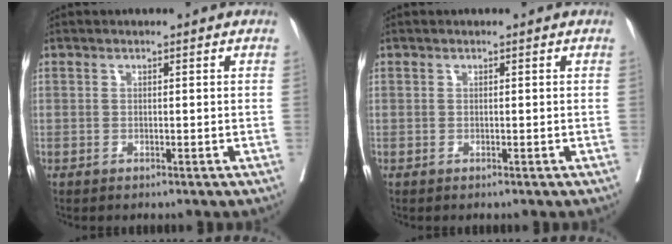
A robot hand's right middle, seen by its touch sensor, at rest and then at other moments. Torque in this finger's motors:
{"motor_torque": [-0.01, 0.09, 0.00, 0.00]}